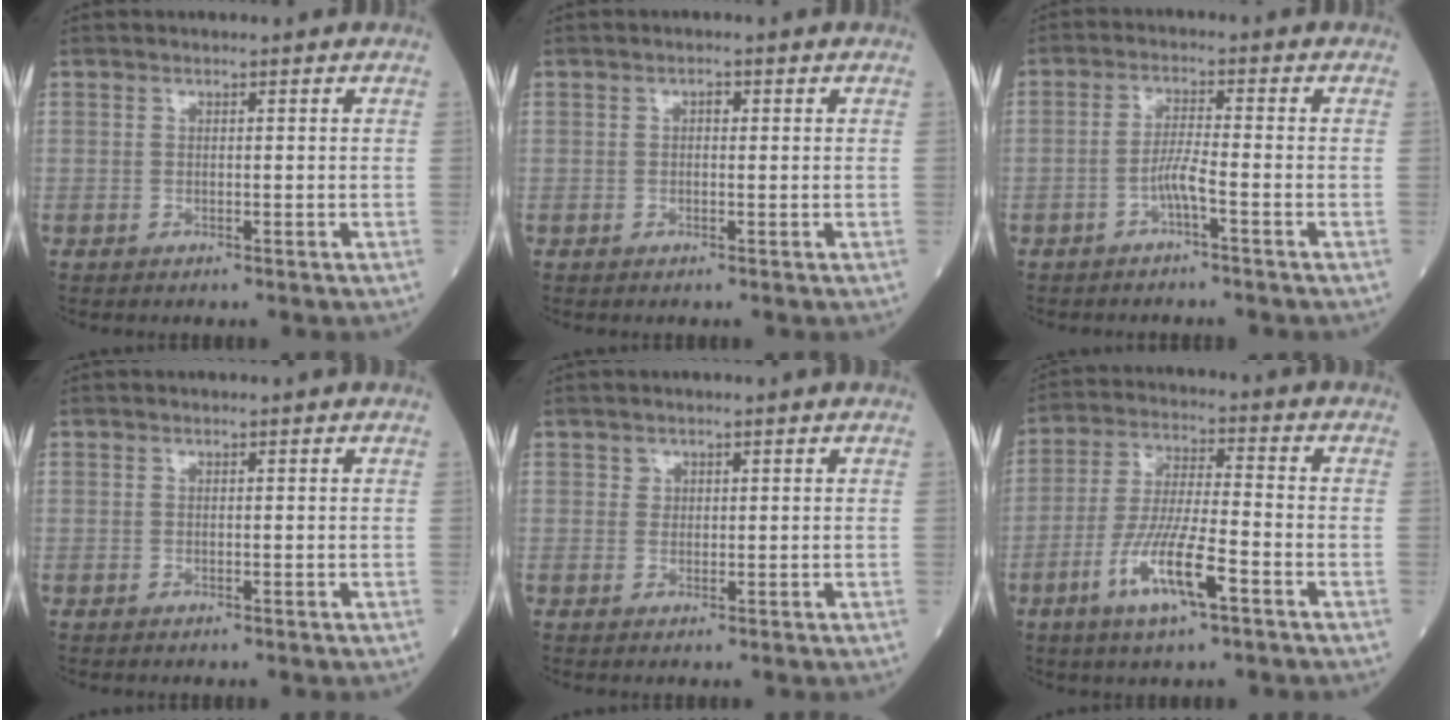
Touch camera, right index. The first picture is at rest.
{"total": 0.9, "force": [0.1, 0.5, 0.7], "torque": [-0.009, 0.003, -0.001]}
{"total": 3.0, "force": [-1.6, -0.1, 2.5], "torque": [-0.050, 0.003, -0.034]}
{"total": 0.0}
{"total": 1.0, "force": [0.5, 0.9, 0.1], "torque": [0.010, -0.001, 0.004]}
{"total": 10.5, "force": [-4.8, 1.4, 9.2], "torque": [-0.182, -0.011, -0.088]}